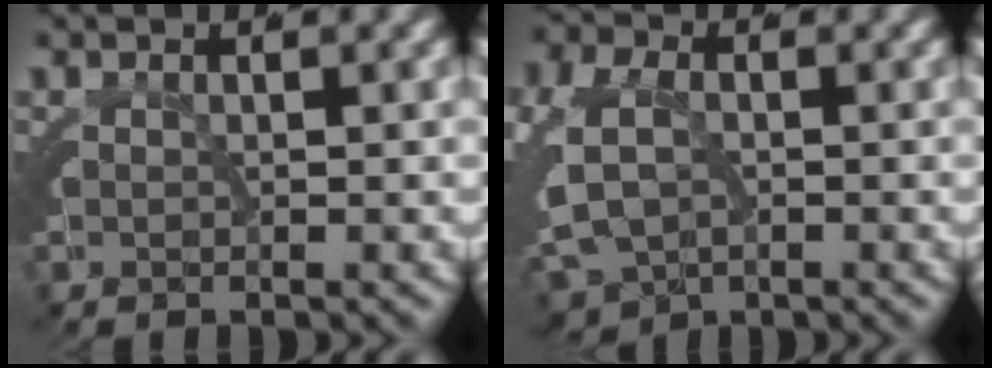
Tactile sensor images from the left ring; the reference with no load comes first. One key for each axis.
{"total": 7.5, "fx": -2.0, "fy": 6.5, "fz": 3.2, "tx": -0.089, "ty": -0.029, "tz": -0.027}